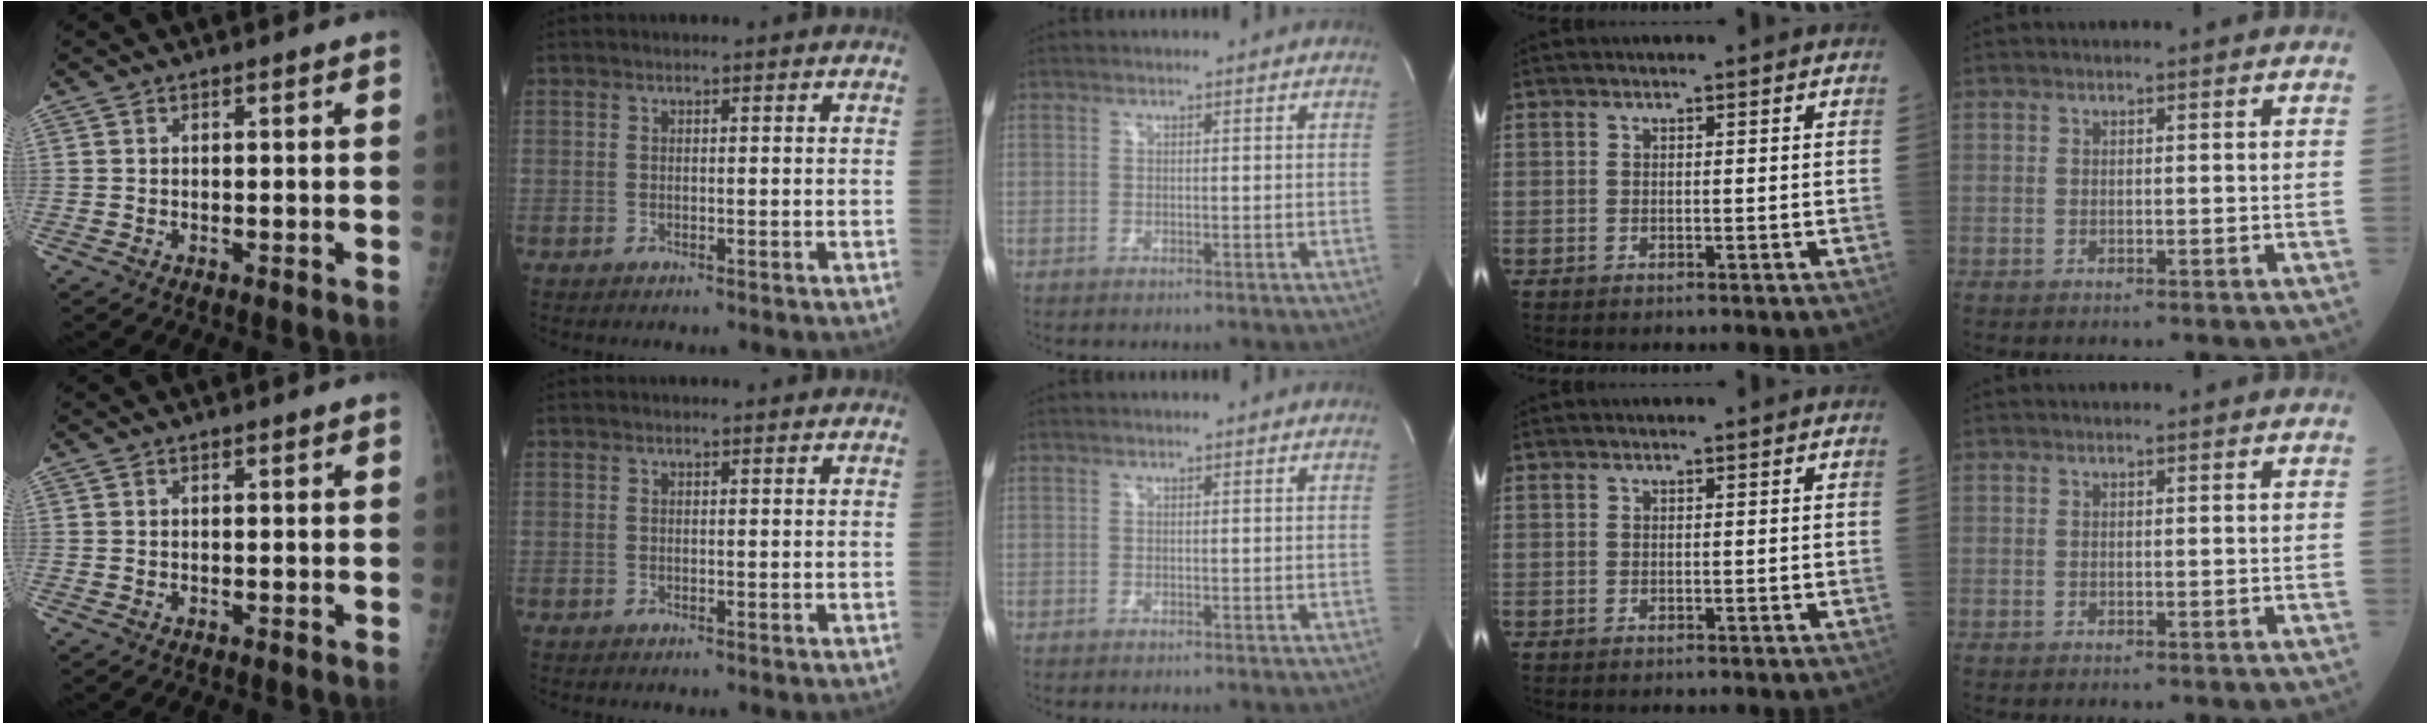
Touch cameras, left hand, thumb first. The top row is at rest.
{}